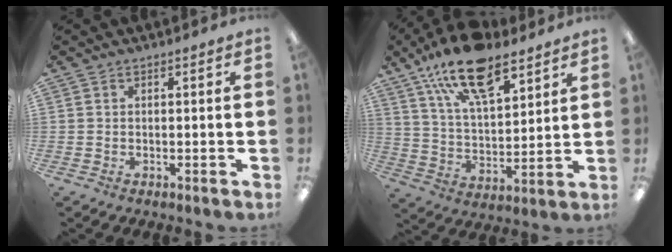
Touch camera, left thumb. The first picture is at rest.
{"total": 18.6, "force": [12.4, 7.9, 11.4], "torque": [-0.204, -0.056, 0.219]}